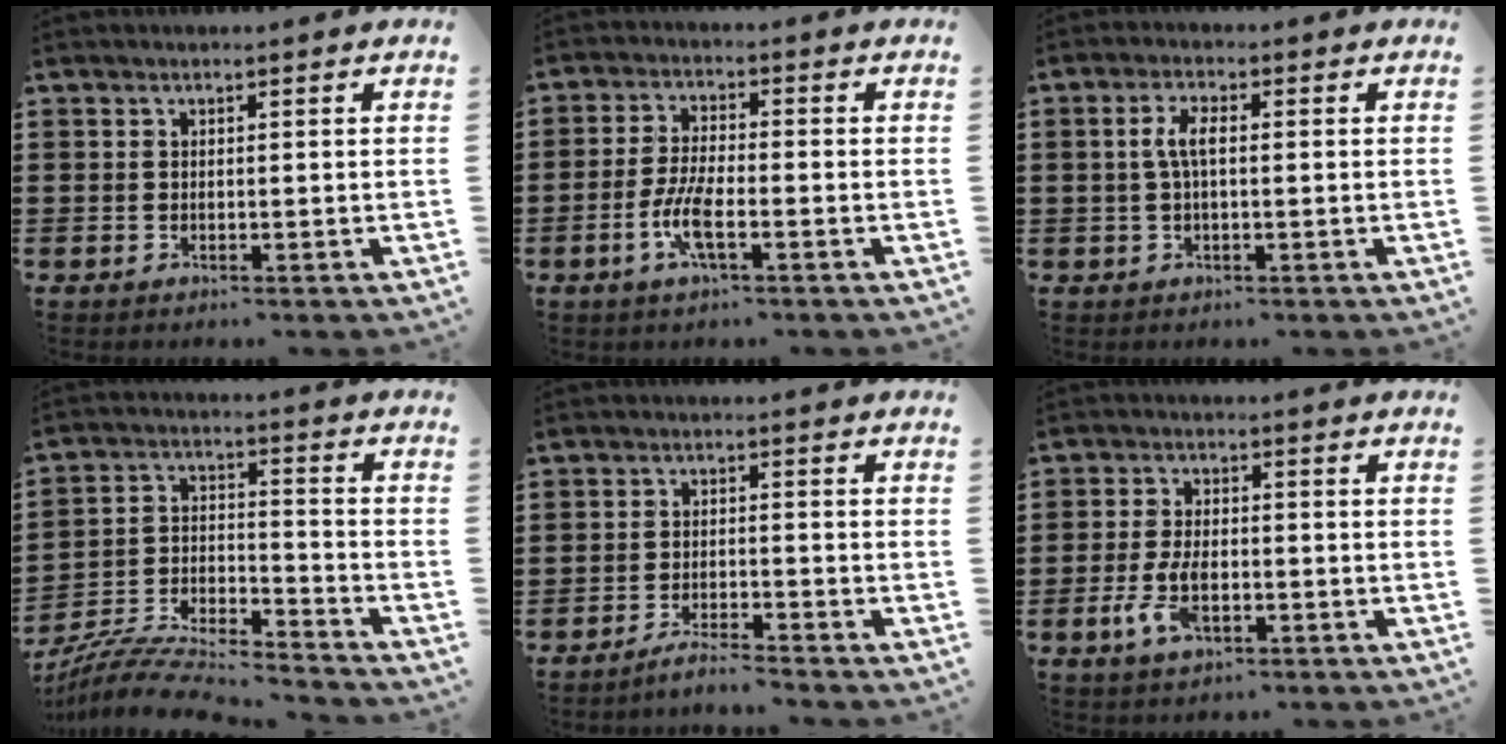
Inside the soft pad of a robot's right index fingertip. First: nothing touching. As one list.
[{"total": 6.0, "force": [-2.3, 1.6, 5.3], "torque": [-0.122, -0.011, -0.047]}, {"total": 3.8, "force": [0.0, 1.2, 3.6], "torque": [-0.082, -0.001, -0.006]}, {"total": 8.0, "force": [-7.6, 0.9, 2.3], "torque": [-0.058, -0.002, -0.155]}, {"total": 2.7, "force": [-2.6, -0.3, 0.8], "torque": [-0.015, 0.000, -0.051]}, {"total": 5.9, "force": [-1.9, 3.0, 4.7], "torque": [-0.114, -0.004, -0.041]}]